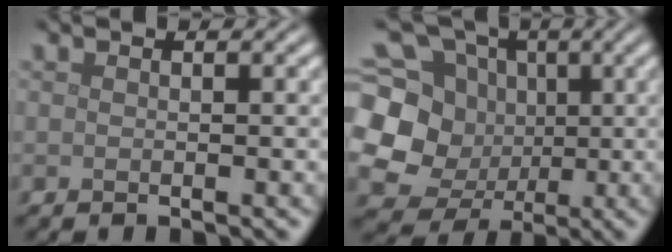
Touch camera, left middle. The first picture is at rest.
{"total": 13.6, "force": [-0.5, 12.1, 6.3], "torque": [-0.153, 0.006, -0.032]}